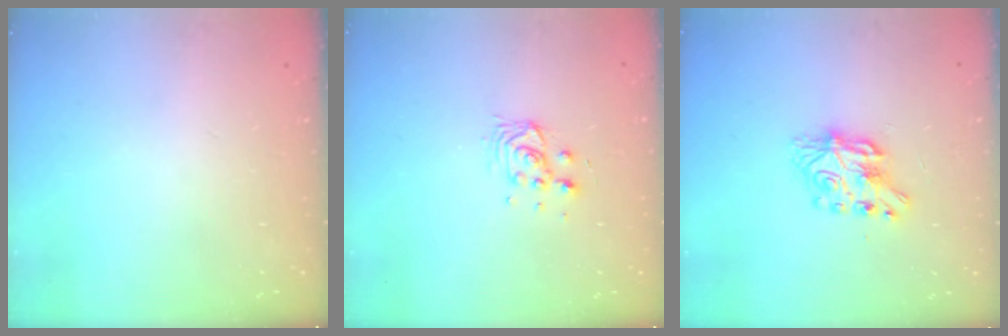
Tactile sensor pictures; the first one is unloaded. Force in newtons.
{"total": 5.8, "press": 5.7, "slide": 1.2}
{"total": 7.9, "press": 7.8, "slide": 0.6}